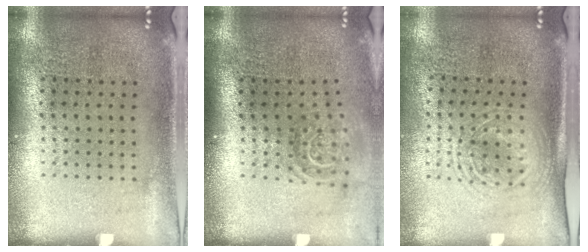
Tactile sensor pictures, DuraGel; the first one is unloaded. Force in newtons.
{"total": 1.6, "press": 1.1, "slide": 1.1}
{"total": 1.6, "press": 1.4, "slide": 0.9}